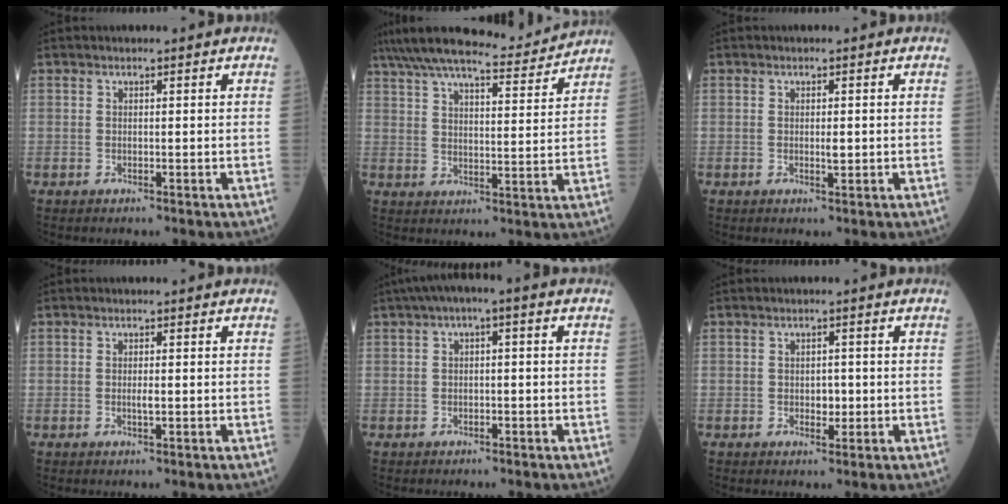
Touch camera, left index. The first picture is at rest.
{"total": 14.4, "force": [13.4, 0.9, 5.2], "torque": [-0.094, 0.000, 0.201]}
{"total": 1.1, "force": [-0.2, 0.3, 1.1], "torque": [-0.016, -0.005, -0.004]}
{"total": 1.1, "force": [-0.3, 0.1, 1.0], "torque": [-0.019, -0.005, -0.007]}
{"total": 3.9, "force": [0.9, 0.9, 3.7], "torque": [-0.057, 0.024, 0.007]}
{"total": 2.0, "force": [-0.5, 1.2, 1.4], "torque": [-0.017, -0.001, -0.007]}